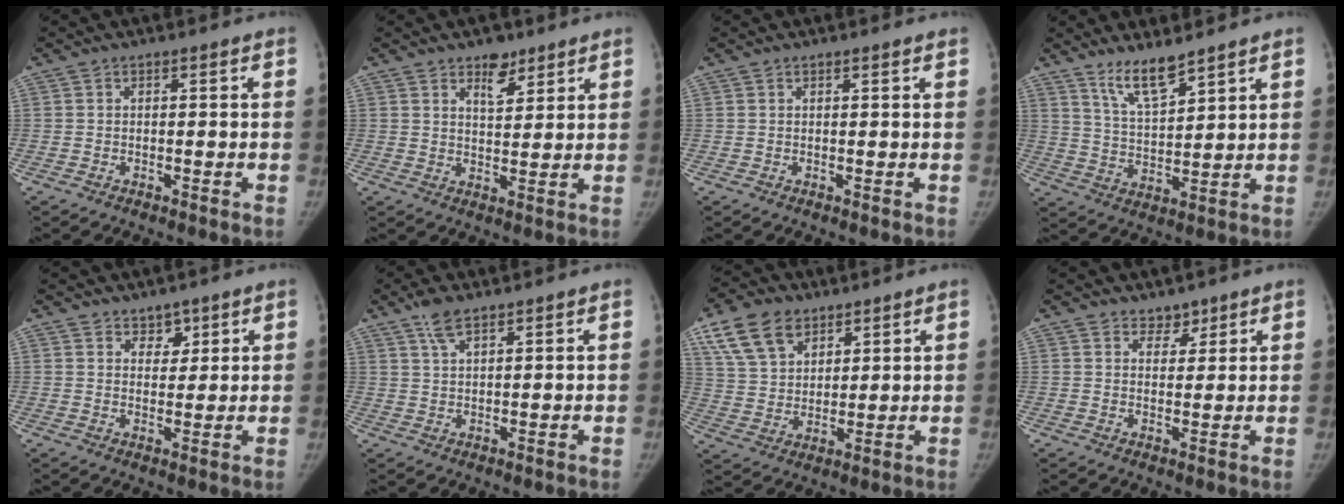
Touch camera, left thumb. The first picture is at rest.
{"total": 5.3, "force": [3.6, 2.7, 2.7], "torque": [-0.019, -0.025, 0.058]}
{"total": 0.6, "force": [0.5, 0.1, 0.3], "torque": [-0.006, -0.002, 0.006]}
{"total": 7.6, "force": [6.1, 1.5, 4.4], "torque": [-0.074, -0.049, 0.123]}
{"total": 3.2, "force": [2.2, 2.2, 0.8], "torque": [0.014, -0.015, 0.034]}
{"total": 4.0, "force": [2.9, 1.3, 2.5], "torque": [-0.050, -0.004, 0.060]}
{"total": 12.0, "force": [6.9, 7.7, 6.0], "torque": [-0.092, -0.019, 0.136]}
{"total": 2.7, "force": [2.2, 1.6, 0.3], "torque": [0.017, -0.014, 0.030]}